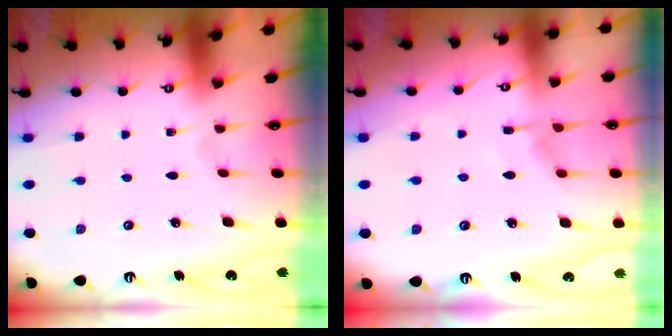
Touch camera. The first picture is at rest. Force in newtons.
{"total": 4.7, "press": 4.7, "slide": 0.6}